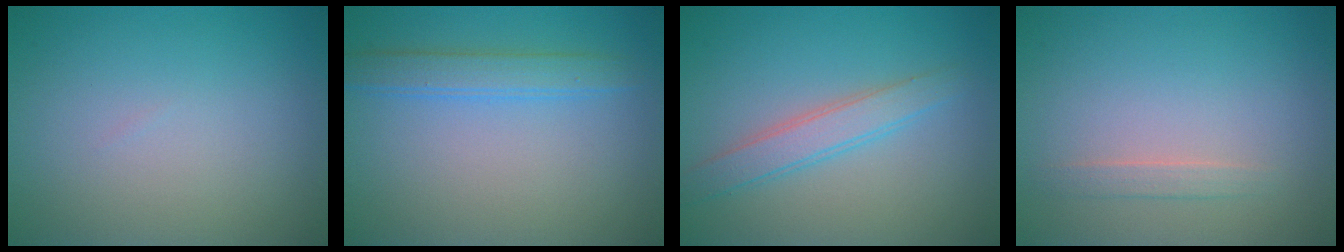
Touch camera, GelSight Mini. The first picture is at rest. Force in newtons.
{"total": 2.0, "press": 2.0, "slide": 0.1}
{"total": 2.7, "press": 2.7, "slide": 0.1}
{"total": 1.1, "press": 1.1, "slide": 0.2}